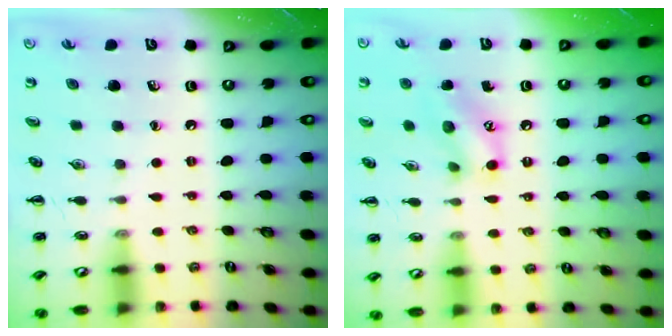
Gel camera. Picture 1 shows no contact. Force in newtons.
{"total": 10.7, "press": 10.7, "slide": 0.3}